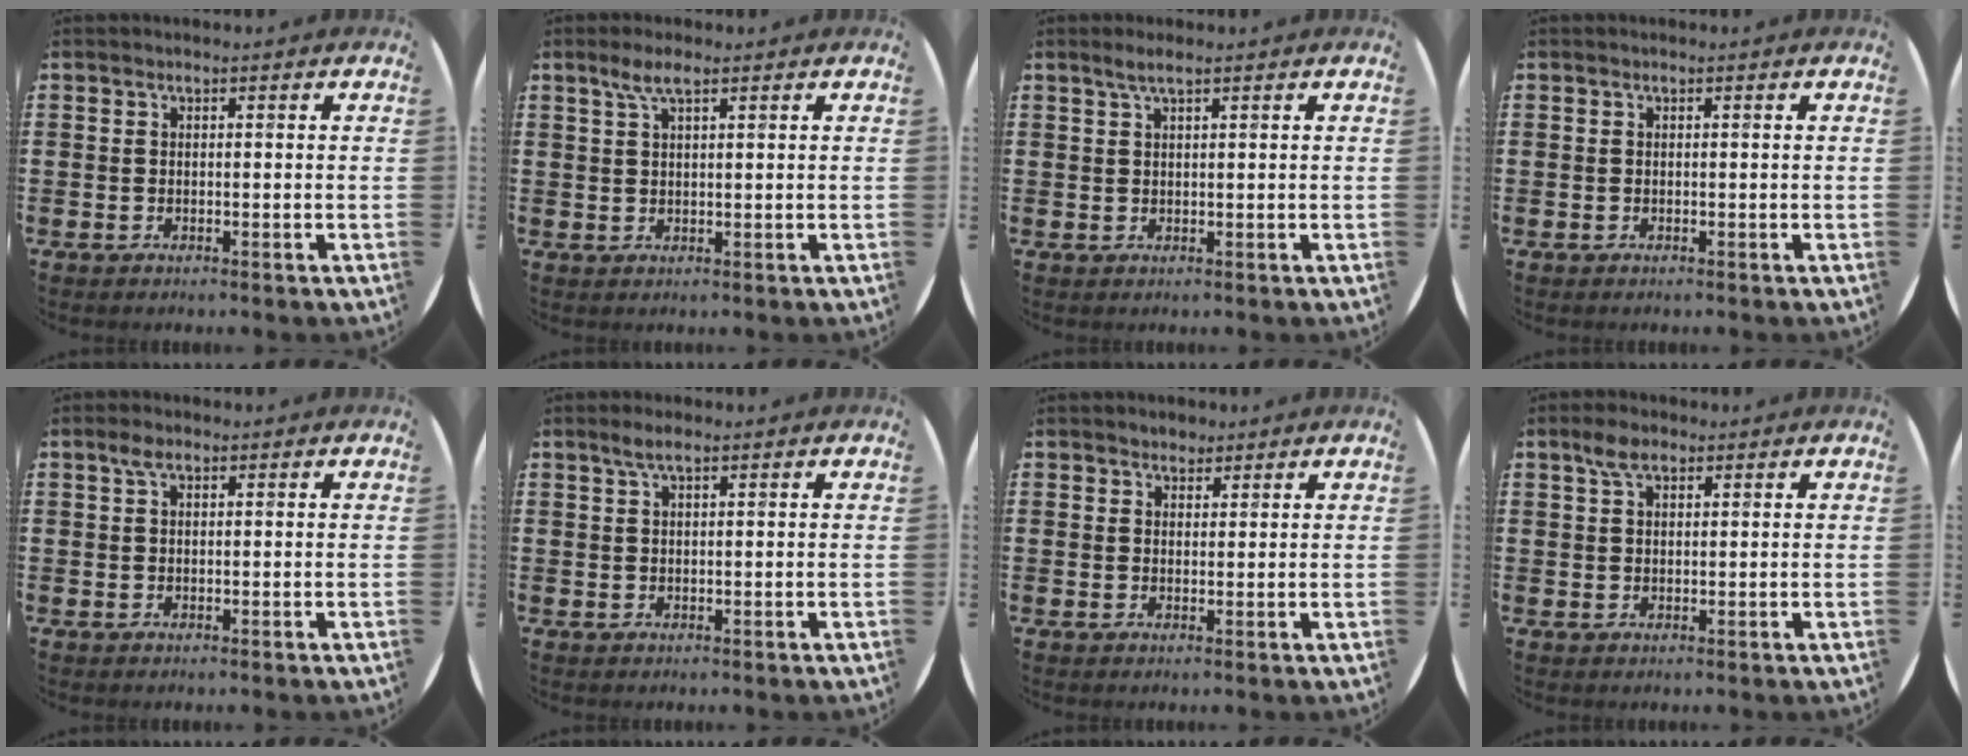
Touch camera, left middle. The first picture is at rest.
{"total": 3.2, "force": [2.0, 0.7, 2.3], "torque": [-0.048, 0.008, 0.034]}
{"total": 1.8, "force": [1.3, 0.1, 1.3], "torque": [-0.026, 0.003, 0.022]}
{"total": 0.0}
{"total": 1.6, "force": [0.8, 0.8, 1.1], "torque": [-0.025, 0.007, 0.013]}
{"total": 2.0, "force": [1.3, 0.3, 1.5], "torque": [-0.029, 0.006, 0.021]}
{"total": 1.7, "force": [1.6, 0.6, 0.0], "torque": [-0.001, 0.005, 0.030]}
{"total": 3.2, "force": [2.1, 1.5, 1.9], "torque": [-0.033, 0.005, 0.036]}